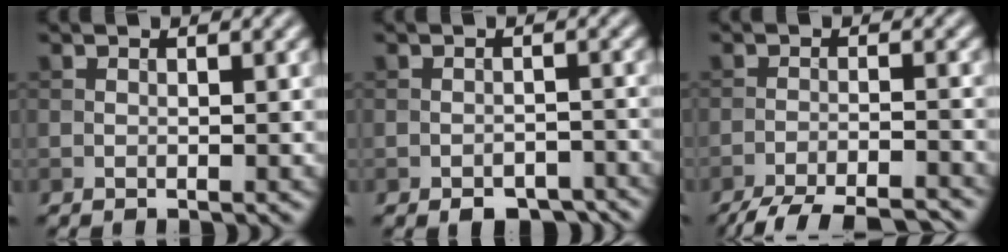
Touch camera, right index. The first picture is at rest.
{"total": 3.4, "force": [-2.6, 1.7, 1.4], "torque": [-0.016, -0.004, -0.037]}
{"total": 8.9, "force": [-8.0, 1.6, 3.5], "torque": [-0.055, -0.017, -0.121]}